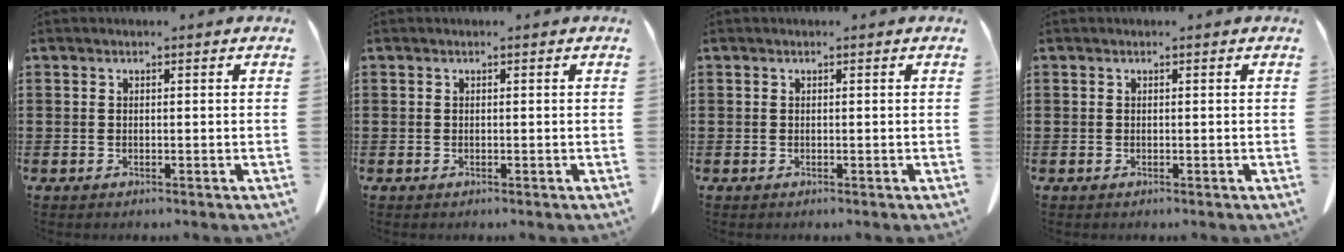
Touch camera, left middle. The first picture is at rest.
{"total": 0.0}
{"total": 0.0}
{"total": 0.0}